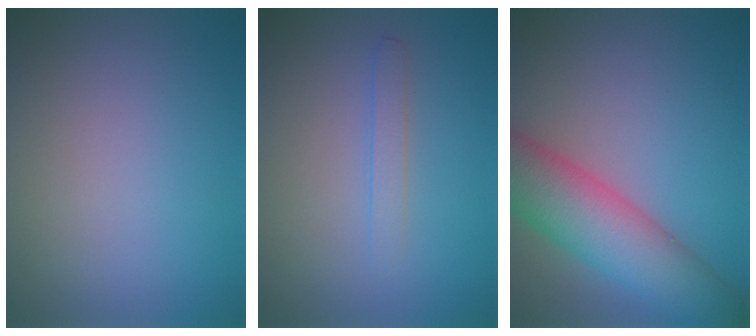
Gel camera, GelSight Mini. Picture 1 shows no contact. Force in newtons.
{"total": 1.3, "press": 1.3, "slide": 0.1}
{"total": 8.7, "press": 8.7, "slide": 0.6}